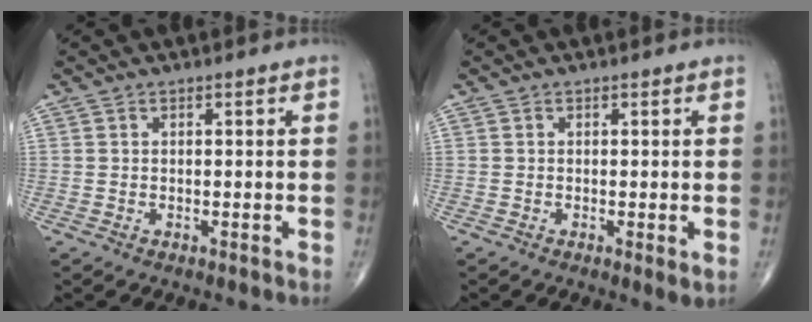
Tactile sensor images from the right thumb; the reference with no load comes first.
{"total": 1.6, "force": [-0.2, 0.3, 1.6], "torque": [-0.029, -0.007, -0.005]}